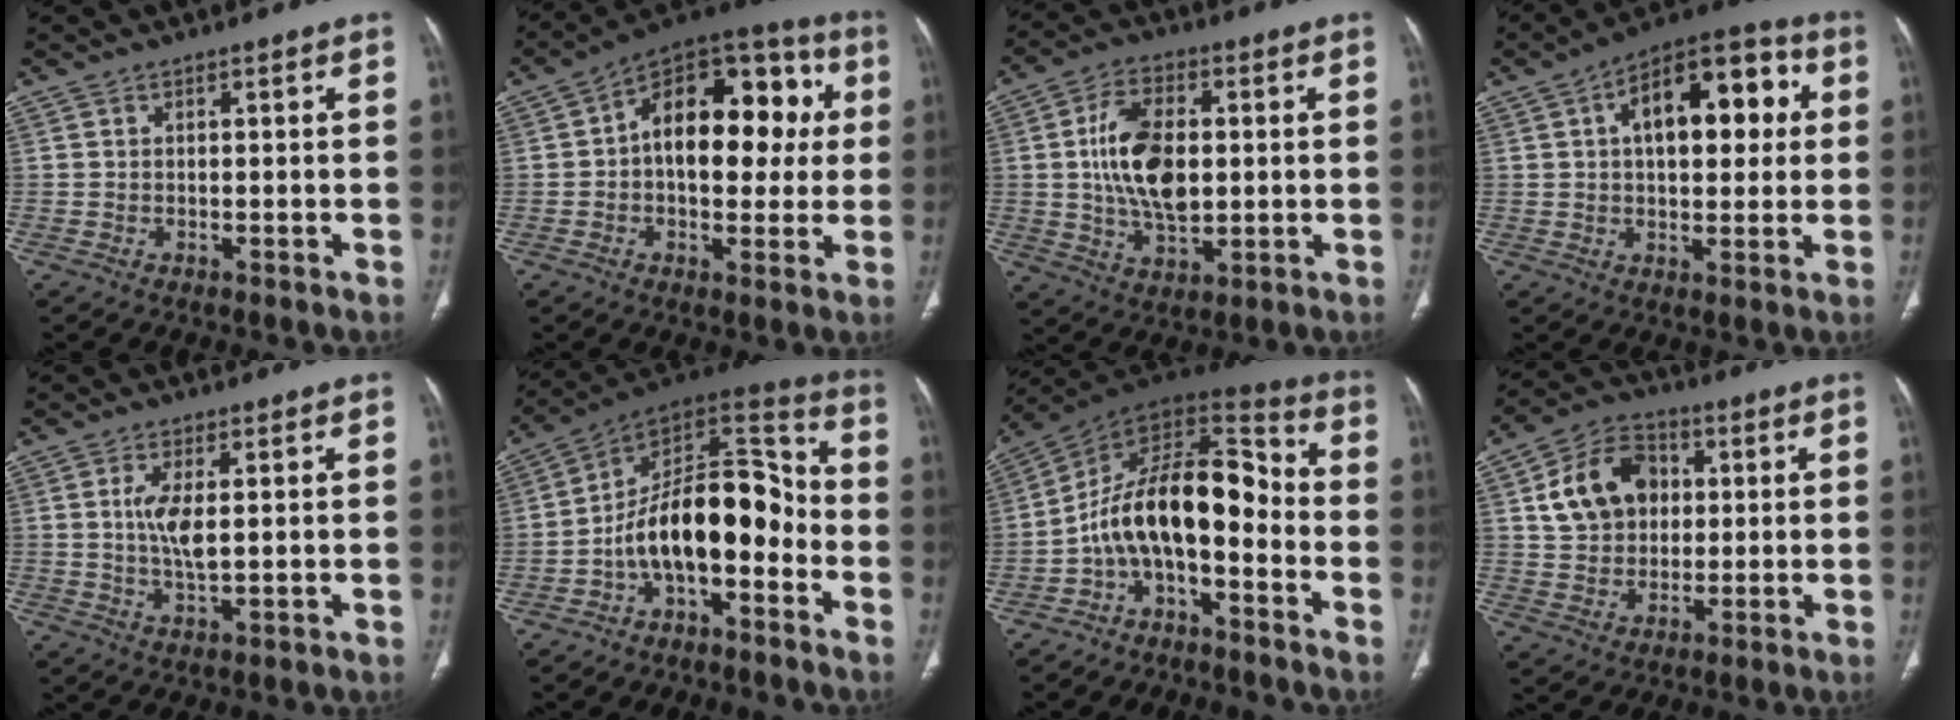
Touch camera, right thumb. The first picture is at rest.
{"total": 20.6, "force": [2.5, 12.1, 16.5], "torque": [-0.194, 0.038, 0.027]}
{"total": 14.0, "force": [1.0, 8.0, 11.4], "torque": [-0.196, 0.001, 0.021]}
{"total": 17.5, "force": [4.1, 9.1, 14.4], "torque": [-0.172, 0.028, 0.055]}
{"total": 5.8, "force": [0.8, 2.0, 5.4], "torque": [-0.117, -0.010, 0.017]}
{"total": 17.4, "force": [-5.1, 9.0, 14.0], "torque": [-0.201, 0.090, -0.089]}
{"total": 15.3, "force": [-4.3, 7.6, 12.5], "torque": [-0.188, 0.102, -0.083]}
{"total": 13.0, "force": [2.8, 10.1, 7.7], "torque": [-0.109, 0.010, 0.046]}